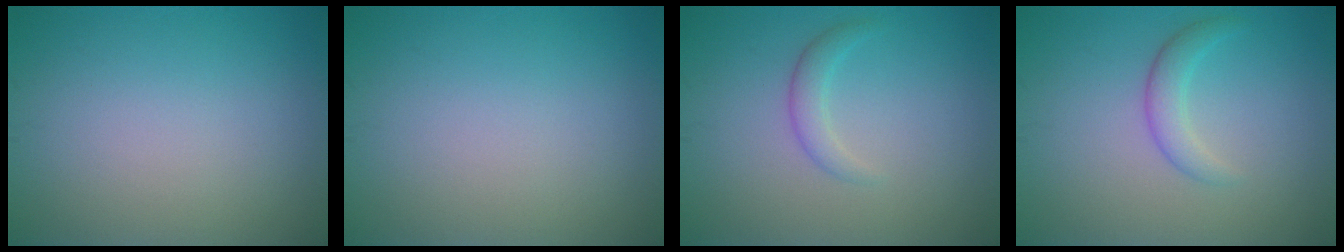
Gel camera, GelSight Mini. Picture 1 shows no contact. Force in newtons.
{"total": 0.0}
{"total": 1.6, "press": 1.6, "slide": 0.1}
{"total": 2.1, "press": 2.1, "slide": 0.1}